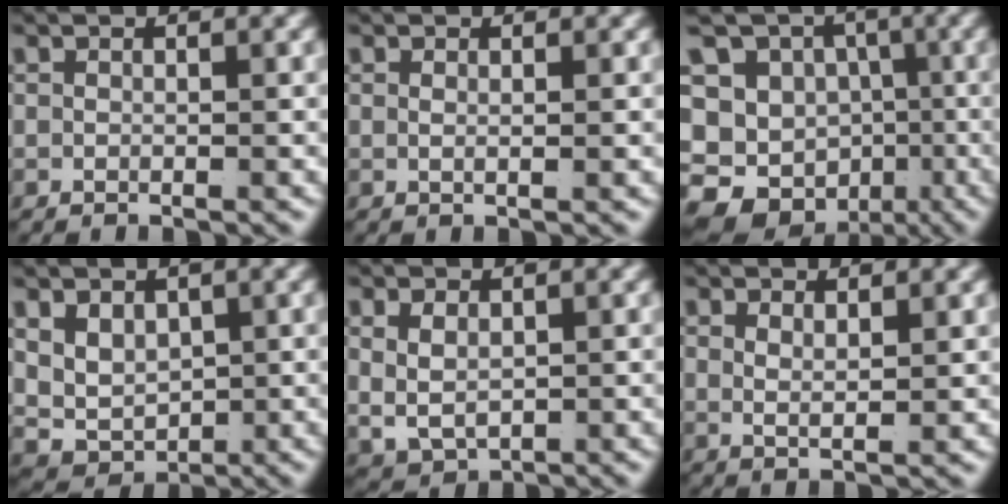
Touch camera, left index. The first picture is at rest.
{"total": 0.8, "force": [0.2, -0.6, 0.6], "torque": [-0.011, -0.009, 0.008]}
{"total": 18.0, "force": [-5.0, 15.3, 8.1], "torque": [-0.172, -0.072, -0.081]}
{"total": 6.9, "force": [0.4, 6.0, 3.5], "torque": [-0.094, -0.034, 0.016]}
{"total": 4.9, "force": [0.1, 4.1, 2.7], "torque": [-0.070, -0.023, 0.015]}
{"total": 1.5, "force": [1.0, -0.3, 1.1], "torque": [-0.022, -0.014, 0.031]}